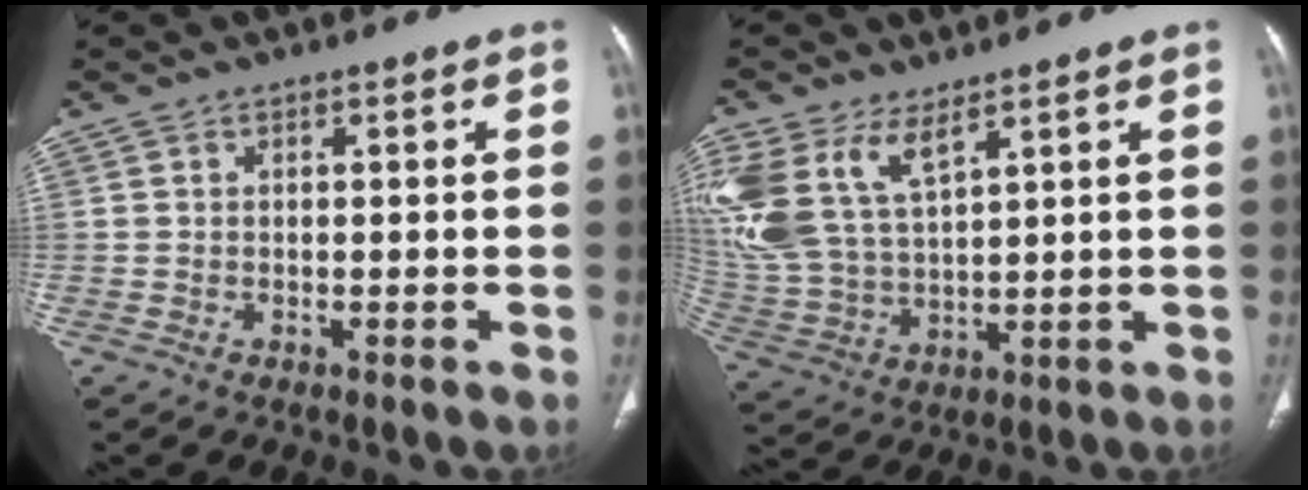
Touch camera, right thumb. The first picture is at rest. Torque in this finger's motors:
{"motor_torque": [-0.44, 1.12, 0.97, 0.92, 0.22]}